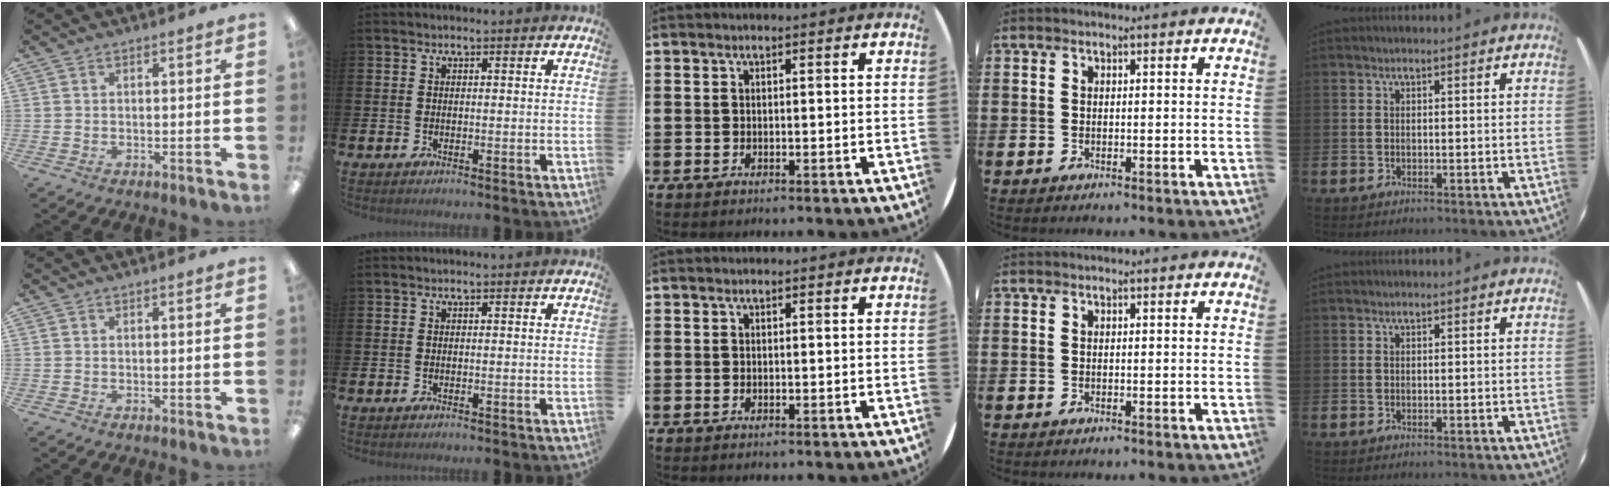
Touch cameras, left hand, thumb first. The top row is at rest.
{}